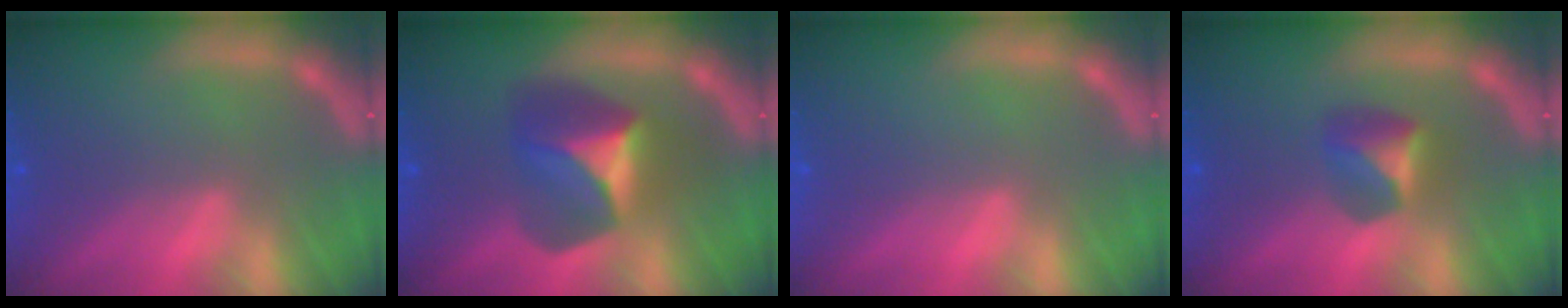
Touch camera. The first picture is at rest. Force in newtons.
{"total": 5.9}
{"total": 0.0}
{"total": 2.9}